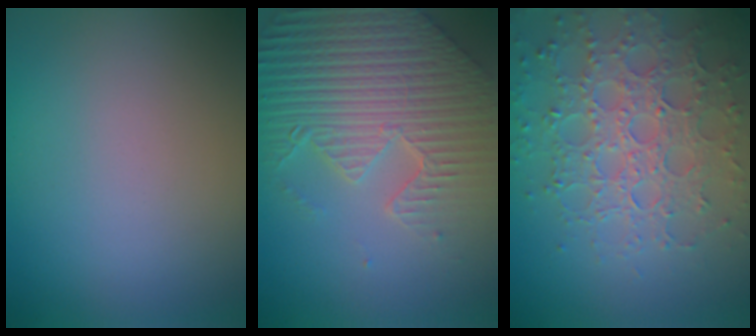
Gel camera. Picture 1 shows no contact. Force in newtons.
{"total": 9.3, "press": 6.4, "slide": 6.7}
{"total": 7.0, "press": 5.5, "slide": 4.4}